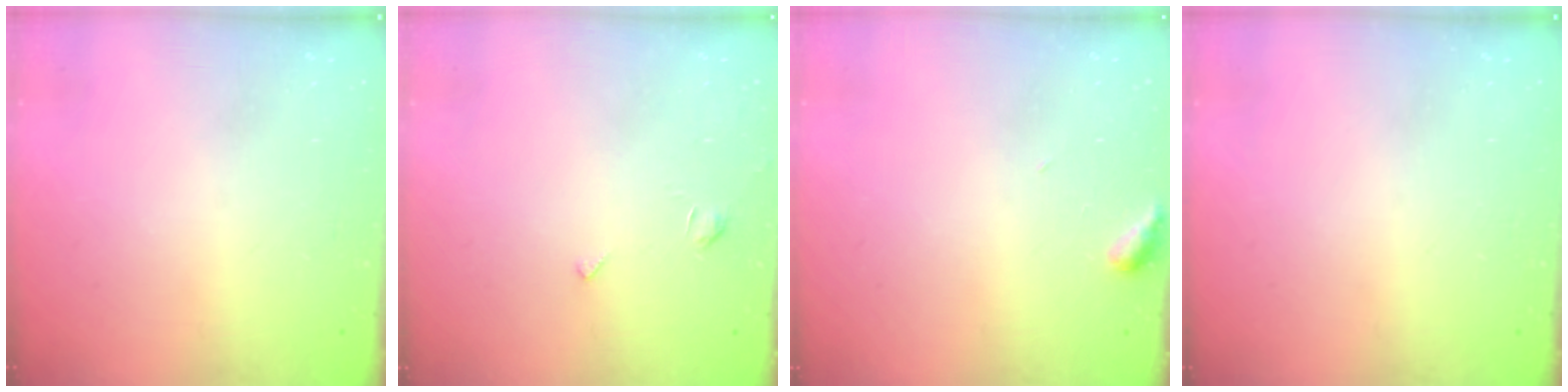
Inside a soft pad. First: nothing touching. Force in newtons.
{"total": 1.9, "press": 1.8, "slide": 0.4}
{"total": 2.9, "press": 2.9, "slide": 0.3}
{"total": 0.0}